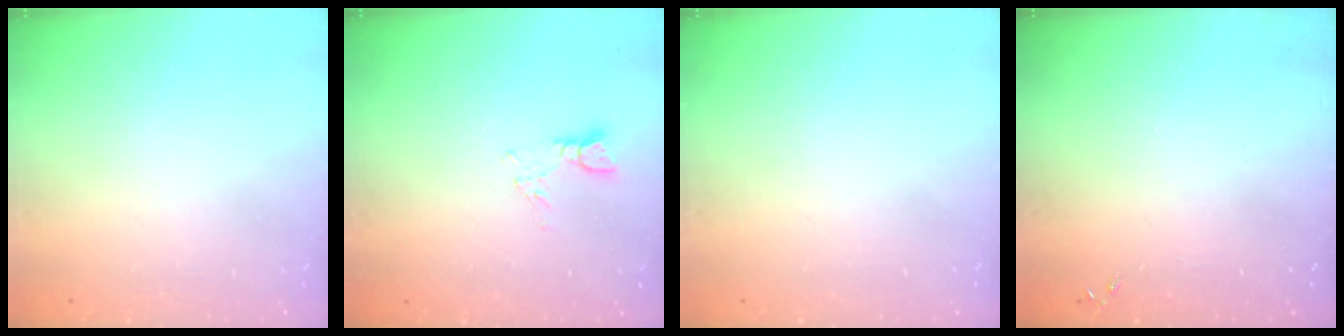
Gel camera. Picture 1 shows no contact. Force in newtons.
{"total": 3.6, "press": 3.6, "slide": 0.3}
{"total": 0.0}
{"total": 0.0}